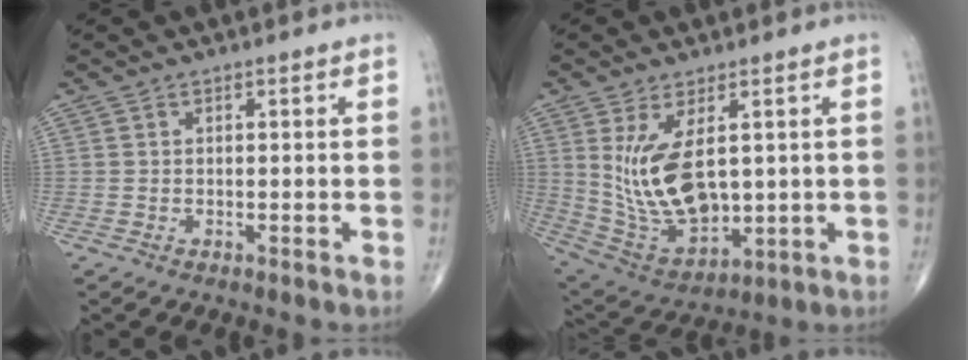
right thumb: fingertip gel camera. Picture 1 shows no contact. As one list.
[{"total": 14.3, "force": [2.5, 7.3, 12.0], "torque": [-0.214, -0.021, 0.074]}]